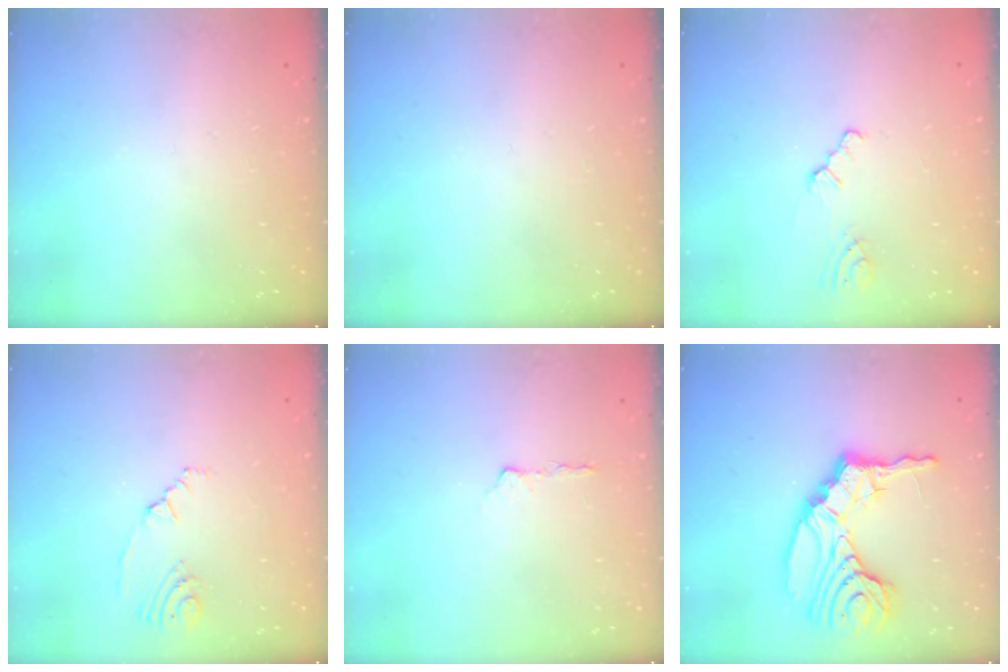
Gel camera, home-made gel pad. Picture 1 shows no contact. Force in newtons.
{"total": 0.0}
{"total": 1.0, "press": 1.0, "slide": 0.2}
{"total": 2.9, "press": 2.1, "slide": 2.0}
{"total": 3.1, "press": 3.0, "slide": 0.9}
{"total": 16.2, "press": 16.1, "slide": 2.1}